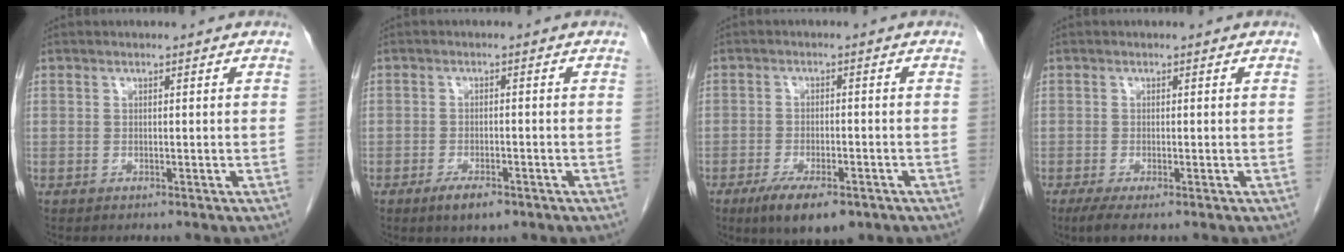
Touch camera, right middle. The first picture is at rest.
{"total": 3.6, "force": [-2.3, 1.2, 2.5], "torque": [-0.050, -0.003, -0.034]}
{"total": 7.7, "force": [-4.9, 2.5, 5.4], "torque": [-0.088, -0.012, -0.075]}
{"total": 2.5, "force": [-1.5, 0.3, 2.0], "torque": [-0.042, -0.010, -0.028]}